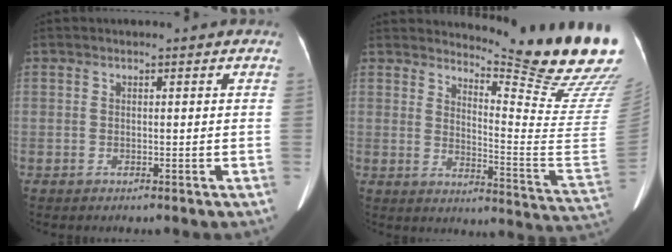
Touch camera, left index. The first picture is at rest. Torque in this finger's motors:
{"motor_torque": [0.75, -1.39, 0.10, 0.01]}